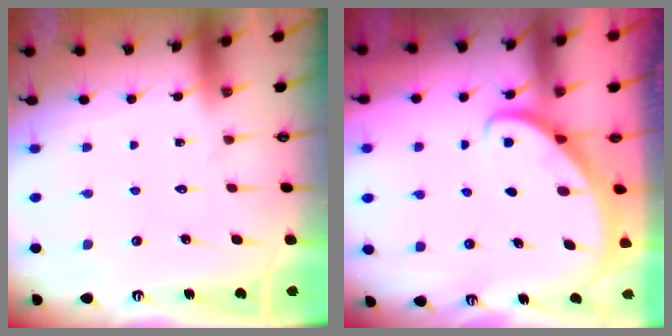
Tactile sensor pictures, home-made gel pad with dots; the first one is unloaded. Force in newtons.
{"total": 2.6, "press": 2.6, "slide": 0.3}